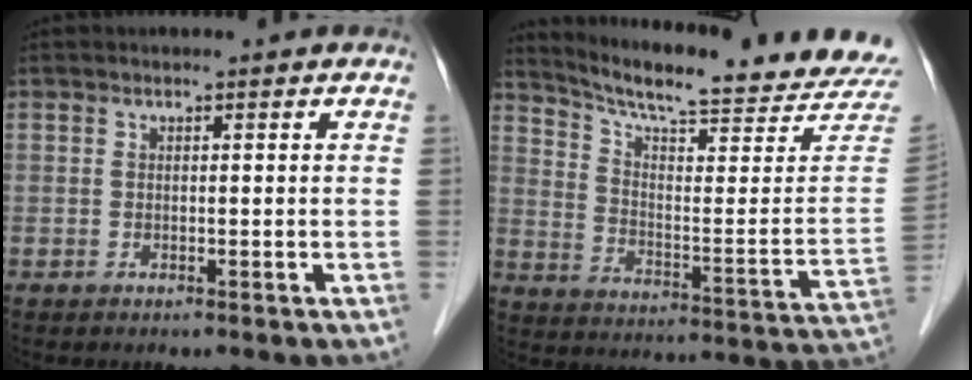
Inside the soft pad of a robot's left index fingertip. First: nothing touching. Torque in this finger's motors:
{"motor_torque": [-0.18, -0.38, 0.15, 0.06]}